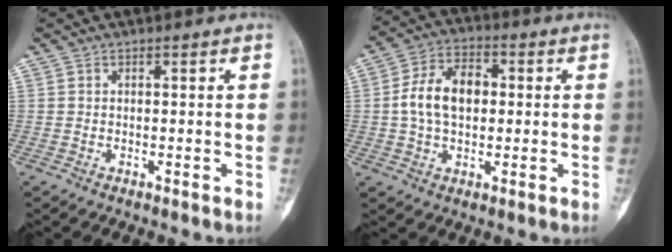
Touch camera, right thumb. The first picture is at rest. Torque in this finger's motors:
{"motor_torque": [0.52, 0.59, 0.79, 0.03, 0.05]}